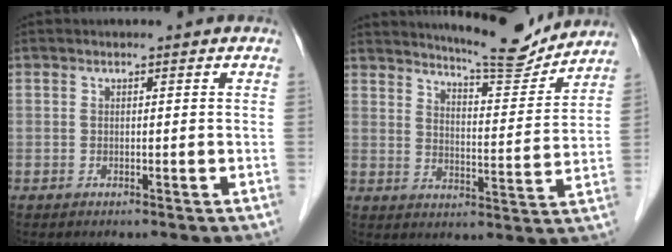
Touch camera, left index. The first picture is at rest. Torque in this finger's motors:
{"motor_torque": [0.95, -0.97, 0.33, 0.07]}